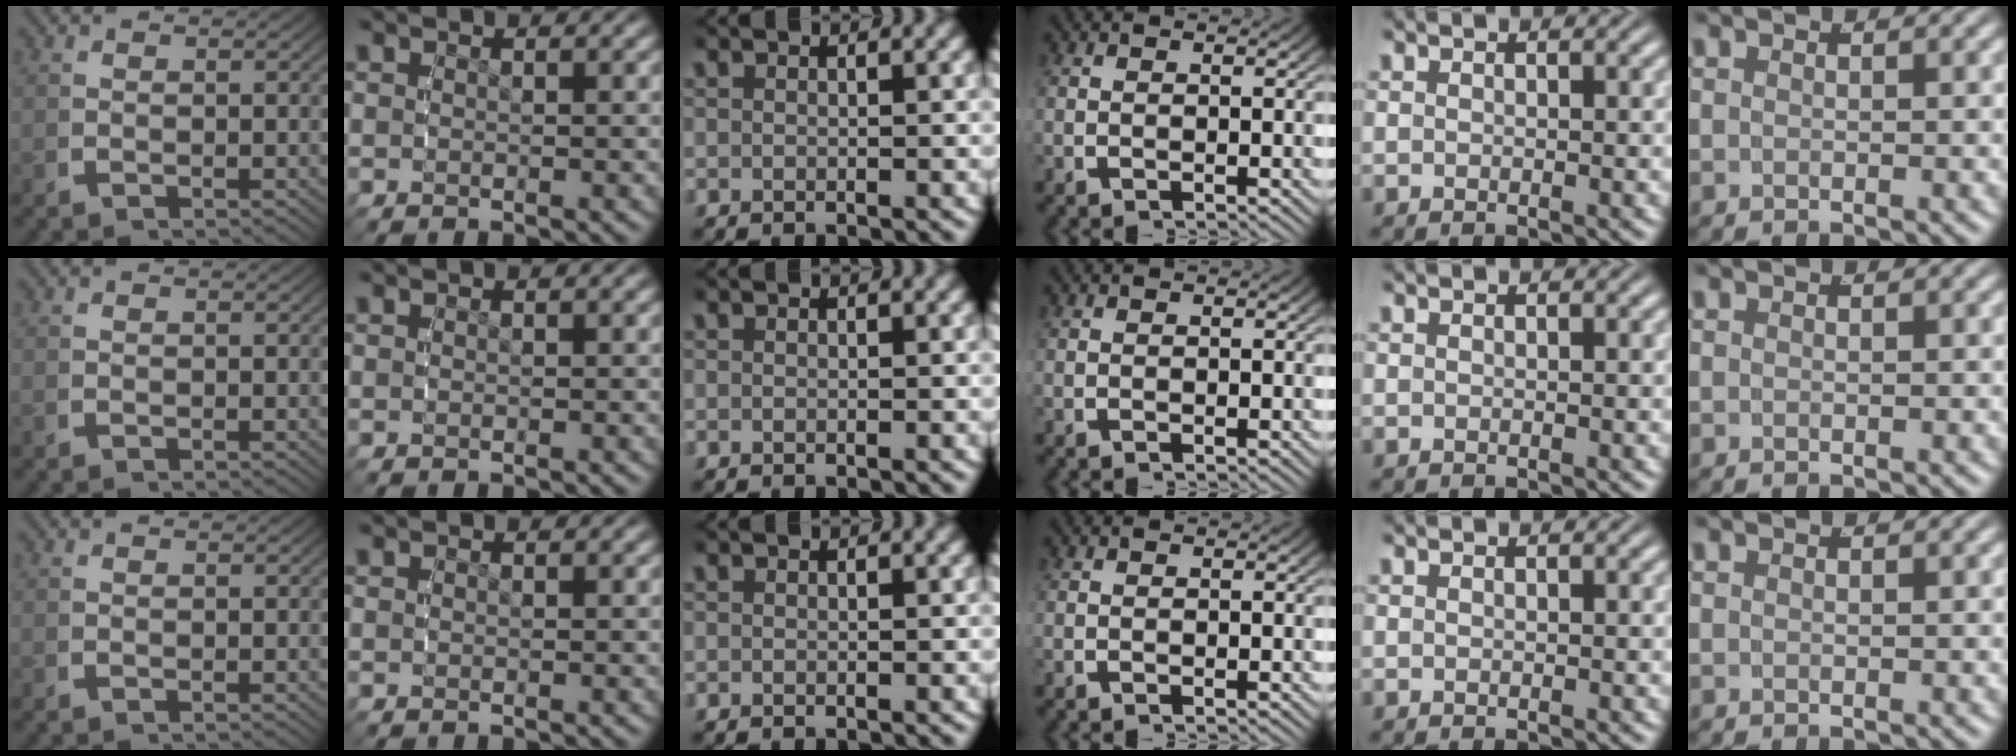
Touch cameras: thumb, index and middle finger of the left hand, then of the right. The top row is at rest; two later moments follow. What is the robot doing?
{"motion": "reach", "object": "velcro strap"}